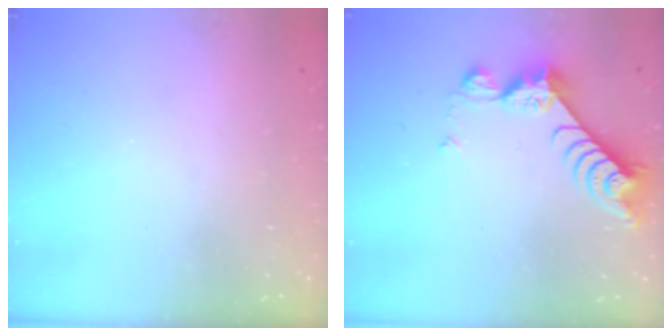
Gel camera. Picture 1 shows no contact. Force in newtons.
{"total": 8.6, "press": 8.5, "slide": 0.7}